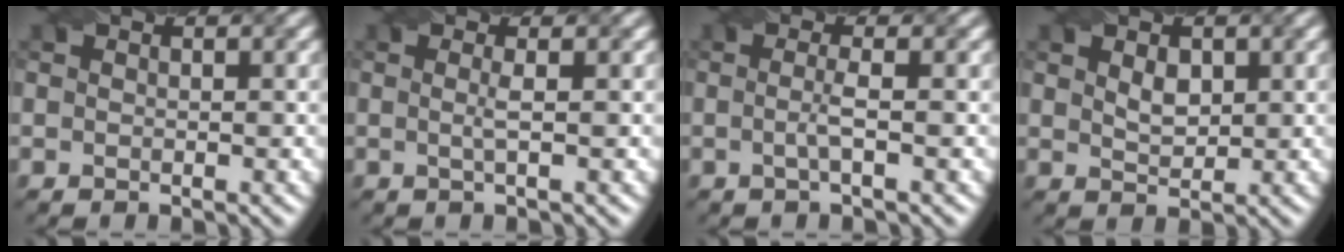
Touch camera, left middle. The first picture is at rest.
{"total": 1.4, "force": [-0.1, 0.3, 1.3], "torque": [-0.027, 0.001, -0.005]}
{"total": 1.8, "force": [-0.3, 0.3, 1.8], "torque": [-0.034, -0.003, -0.007]}
{"total": 1.8, "force": [0.7, 1.1, 1.2], "torque": [-0.022, -0.002, 0.018]}